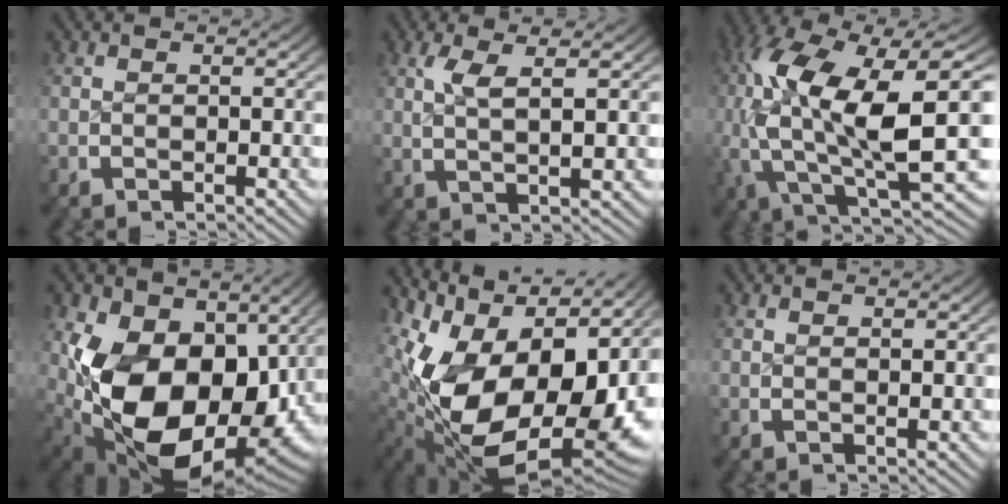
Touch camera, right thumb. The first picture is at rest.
{"total": 3.6, "force": [1.7, 0.6, 3.1], "torque": [-0.065, -0.002, 0.040]}
{"total": 15.9, "force": [-0.3, 8.2, 13.7], "torque": [-0.280, -0.042, 0.023]}
{"total": 21.1, "force": [-2.2, 13.8, 15.7], "torque": [-0.321, -0.098, 0.019]}
{"total": 21.6, "force": [-1.1, 13.2, 17.0], "torque": [-0.348, -0.077, 0.034]}
{"total": 0.8, "force": [0.6, -0.2, 0.5], "torque": [-0.008, -0.002, 0.014]}